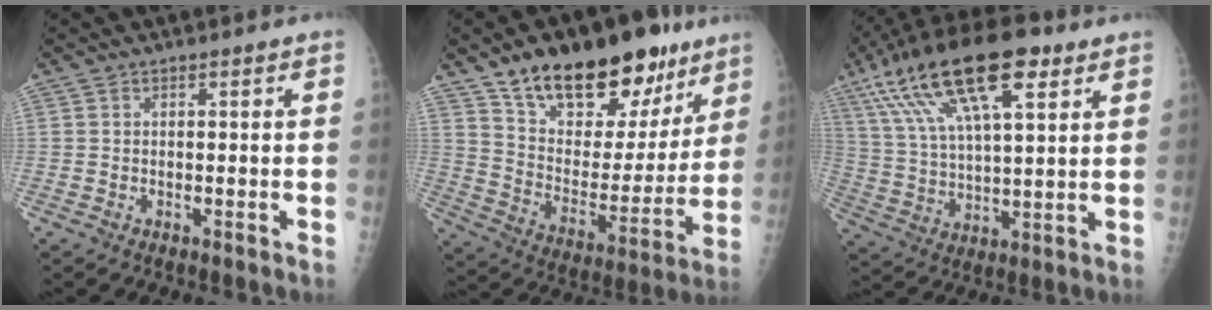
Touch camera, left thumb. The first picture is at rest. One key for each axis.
{"total": 25.8, "fx": 16.8, "fy": 12.6, "fz": 14.9, "tx": -0.183, "ty": -0.058, "tz": 0.268}
{"total": 21.5, "fx": 11.0, "fy": 7.7, "fz": 16.8, "tx": -0.302, "ty": -0.001, "tz": 0.195}